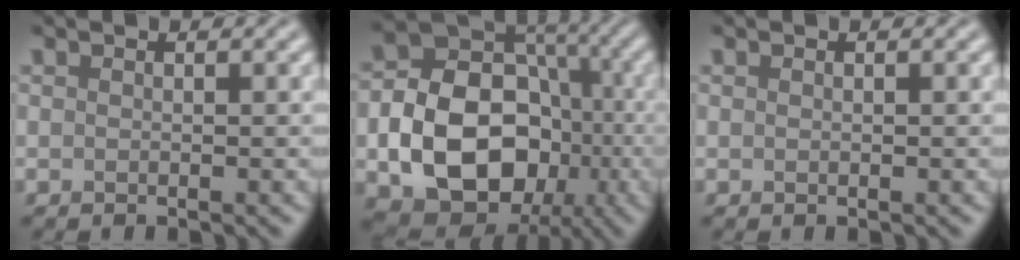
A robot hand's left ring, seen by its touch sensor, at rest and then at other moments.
{"total": 12.6, "force": [-3.0, 9.3, 7.9], "torque": [-0.130, -0.003, -0.063]}
{"total": 0.0}